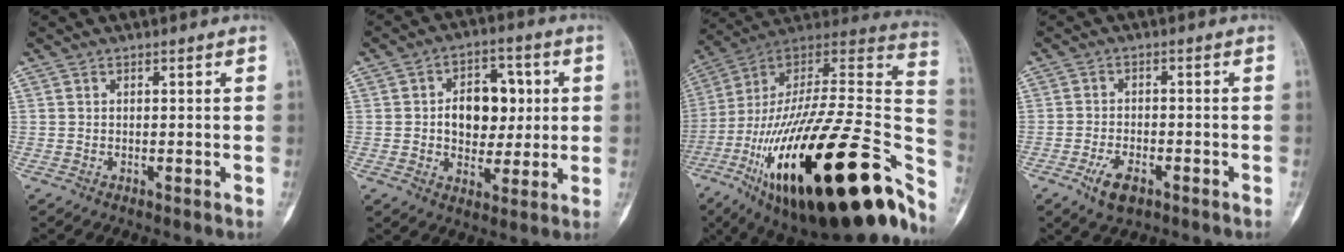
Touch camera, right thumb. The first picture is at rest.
{"total": 11.6, "force": [1.3, 8.2, 8.1], "torque": [-0.068, 0.011, 0.021]}
{"total": 46.4, "force": [-18.2, 16.5, 39.4], "torque": [-0.570, 0.048, -0.293]}
{"total": 5.3, "force": [-2.8, 2.5, 3.6], "torque": [-0.064, 0.010, -0.047]}